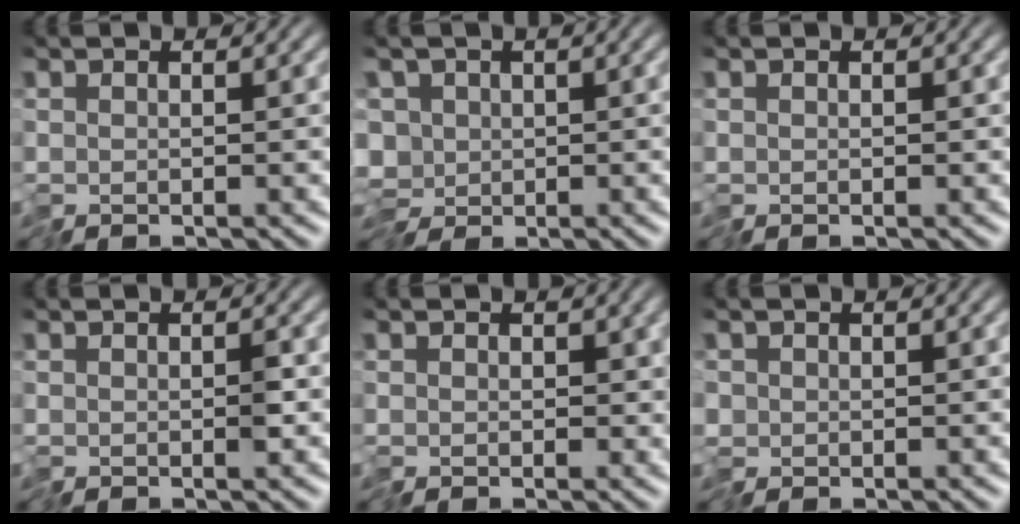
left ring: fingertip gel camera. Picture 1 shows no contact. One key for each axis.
{"total": 4.6, "fx": -1.0, "fy": 3.7, "fz": 2.6, "tx": -0.056, "ty": -0.003, "tz": -0.032}
{"total": 0.0}
{"total": 1.0, "fx": -0.3, "fy": 0.3, "fz": 0.9, "tx": -0.017, "ty": -0.002, "tz": -0.003}
{"total": 1.2, "fx": 0.3, "fy": 1.0, "fz": 0.5, "tx": -0.015, "ty": -0.001, "tz": 0.001}
{"total": 0.8, "fx": -0.1, "fy": 0.8, "fz": 0.0, "tx": 0.001, "ty": 0.000, "tz": -0.006}